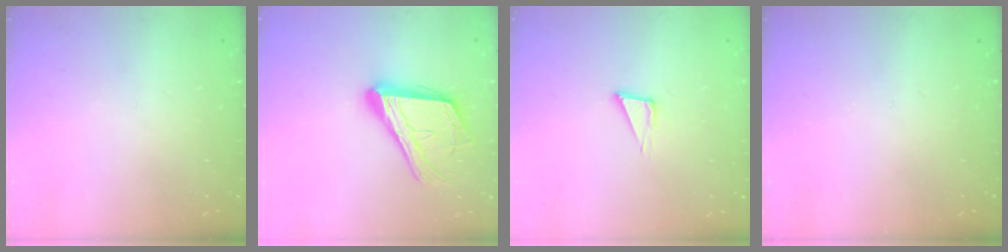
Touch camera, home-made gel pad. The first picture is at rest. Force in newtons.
{"total": 18.8, "press": 18.5, "slide": 3.2}
{"total": 4.3, "press": 3.1, "slide": 3.0}
{"total": 0.0}